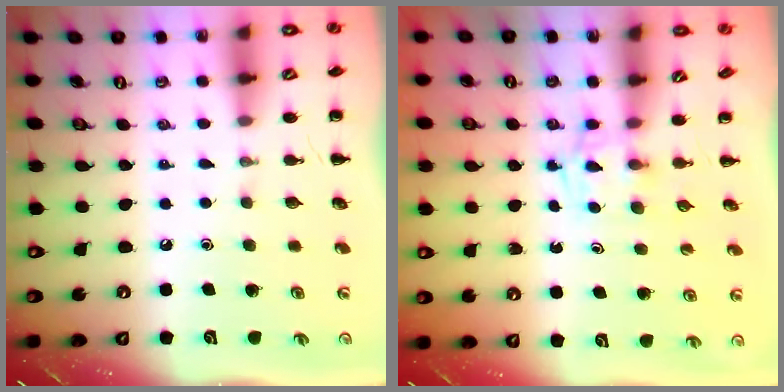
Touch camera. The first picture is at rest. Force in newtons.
{"total": 2.5, "press": 2.2, "slide": 1.3}